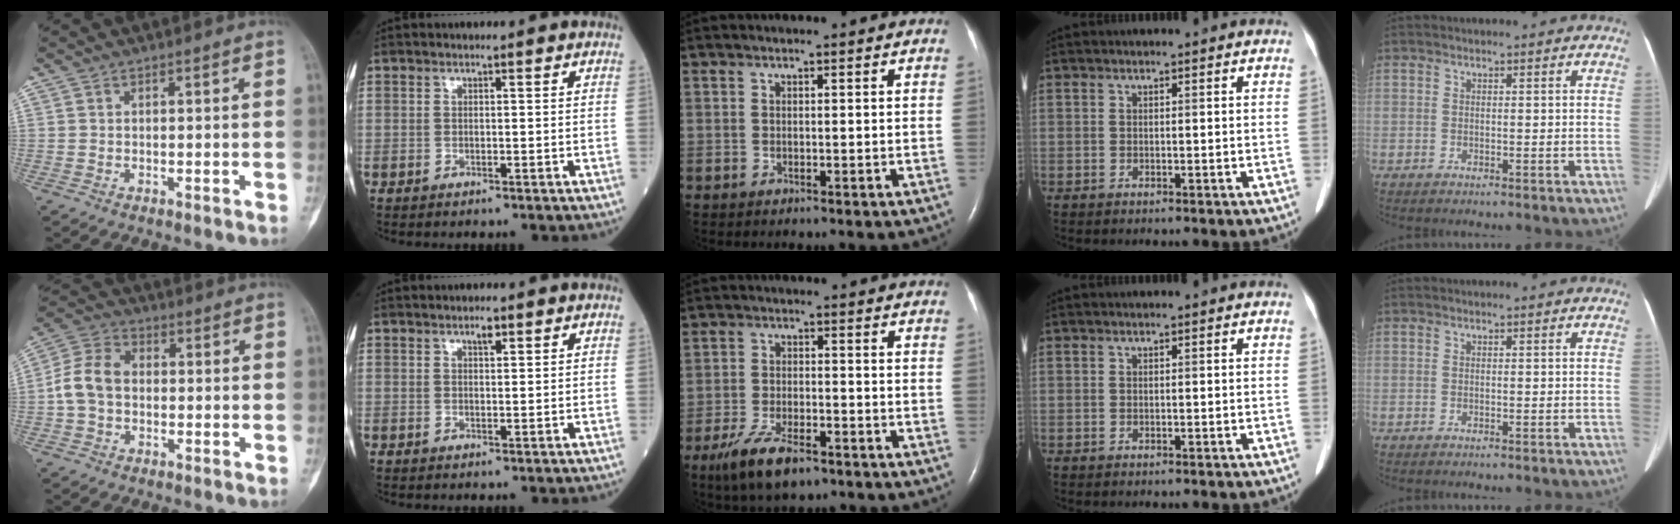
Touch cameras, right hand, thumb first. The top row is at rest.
{"thumb": {"total": 8.3, "force": [-0.5, 6.3, 5.4], "torque": [-0.097, 0.027, -0.022]}, "index": {"total": 2.0, "force": [1.1, 0.7, 1.4], "torque": [-0.032, 0.001, 0.022]}, "middle": {"total": 8.3, "force": [-5.6, 2.6, 5.6], "torque": [-0.116, -0.011, -0.096]}}